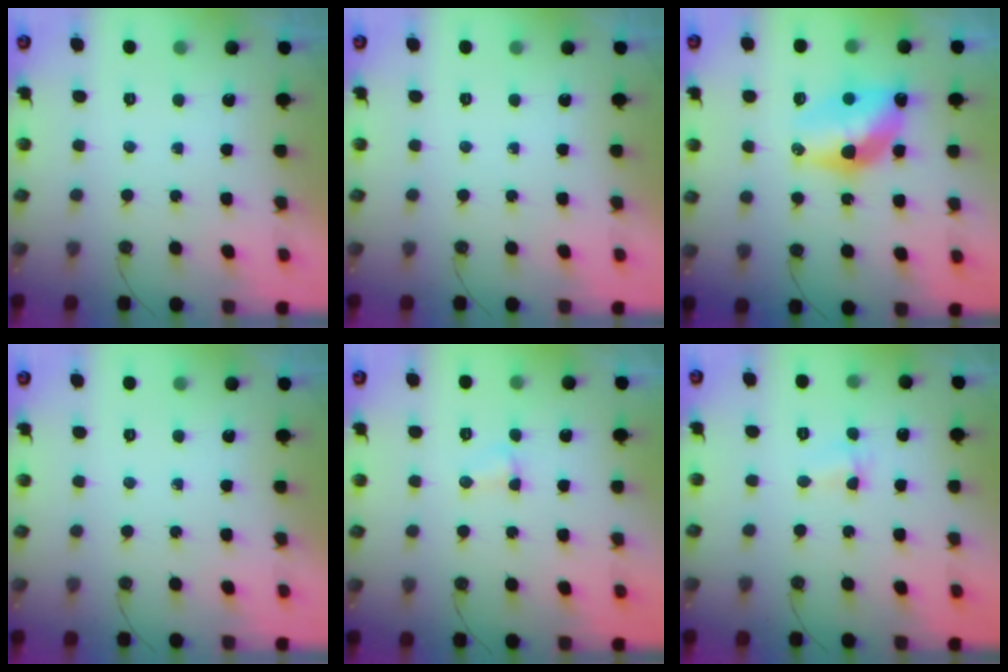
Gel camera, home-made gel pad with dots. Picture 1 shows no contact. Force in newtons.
{"total": 0.0}
{"total": 11.5, "press": 11.5, "slide": 0.7}
{"total": 0.0}
{"total": 2.7, "press": 2.7, "slide": 0.4}
{"total": 3.0, "press": 2.9, "slide": 0.5}